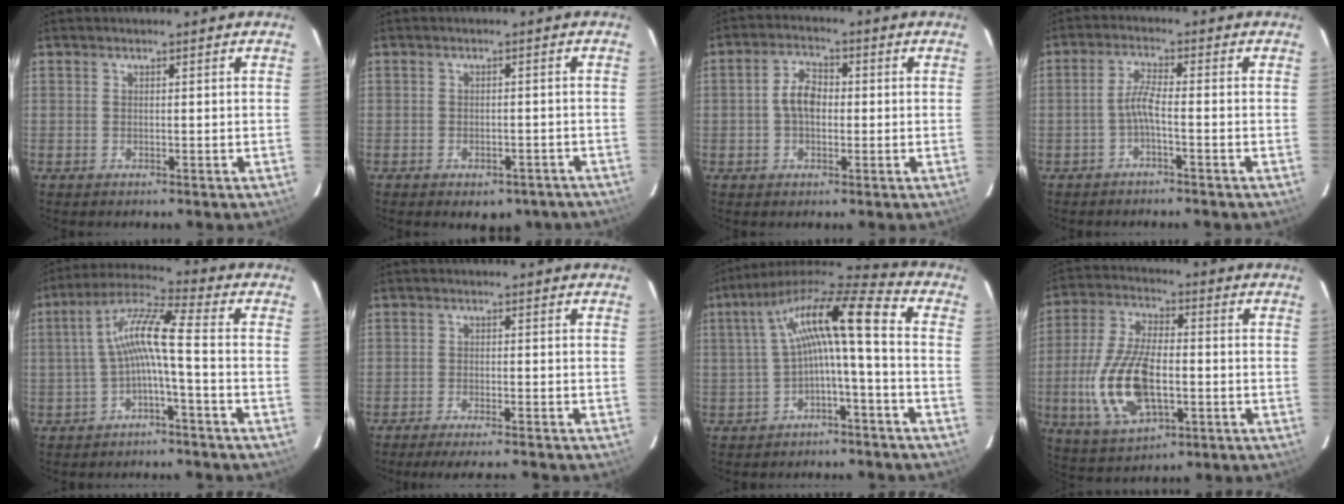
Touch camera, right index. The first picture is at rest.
{"total": 8.6, "force": [-6.3, 4.6, 3.6], "torque": [-0.068, 0.001, -0.063]}
{"total": 5.3, "force": [-0.1, 3.4, 4.0], "torque": [-0.077, 0.015, -0.001]}
{"total": 3.0, "force": [-1.5, 0.0, 2.6], "torque": [-0.060, 0.007, -0.031]}
{"total": 8.5, "force": [-1.9, 0.2, 8.2], "torque": [-0.181, 0.022, -0.037]}
{"total": 8.0, "force": [-7.2, 0.5, 3.4], "torque": [-0.076, -0.013, -0.112]}
{"total": 13.3, "force": [-0.9, 1.9, 13.1], "torque": [-0.253, 0.027, -0.018]}
{"total": 15.8, "force": [-3.3, 7.6, 13.4], "torque": [-0.288, -0.004, -0.054]}